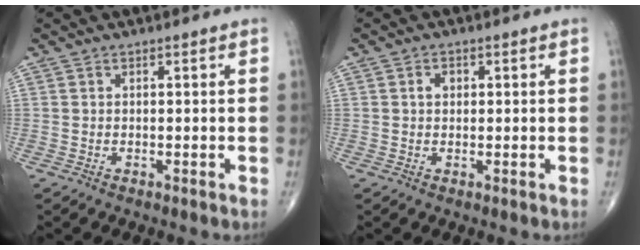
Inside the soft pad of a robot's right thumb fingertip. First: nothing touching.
{"total": 1.8, "force": [0.4, 1.3, 1.1], "torque": [-0.010, 0.004, 0.005]}